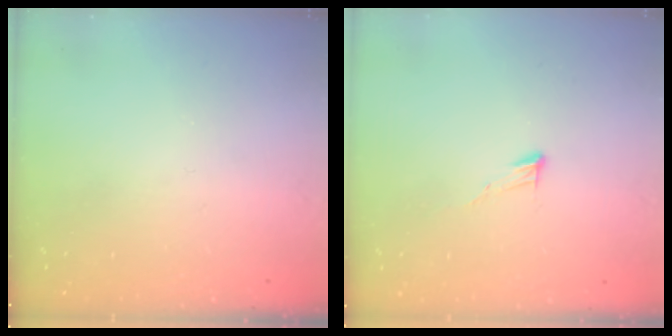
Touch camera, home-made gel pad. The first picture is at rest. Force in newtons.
{"total": 4.0, "press": 4.0, "slide": 0.3}